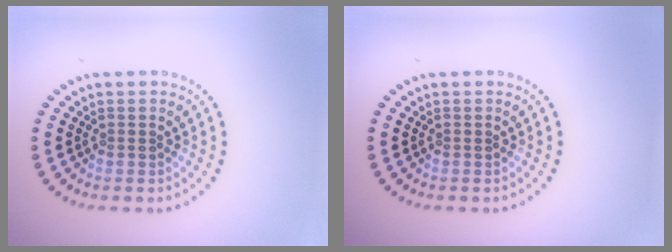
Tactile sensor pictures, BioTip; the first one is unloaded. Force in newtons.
{"total": 0.0}